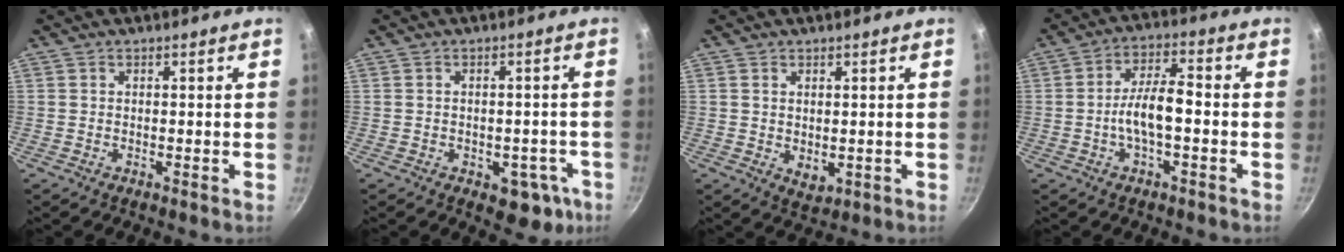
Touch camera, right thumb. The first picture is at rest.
{"total": 7.9, "force": [-3.0, 5.1, 5.2], "torque": [-0.022, 0.021, -0.025]}
{"total": 3.1, "force": [0.4, 2.1, 2.2], "torque": [-0.032, -0.011, 0.011]}
{"total": 7.9, "force": [-1.6, 2.9, 7.2], "torque": [-0.125, 0.032, -0.034]}